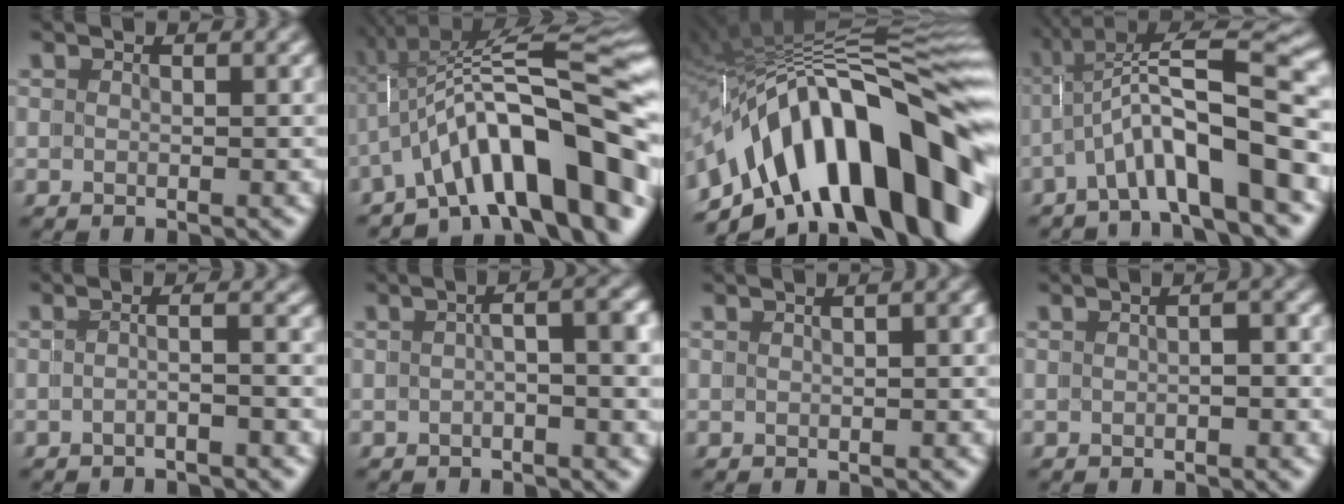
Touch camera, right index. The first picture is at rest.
{"total": 12.6, "force": [-2.6, 4.6, 11.5], "torque": [-0.173, 0.004, -0.033]}
{"total": 18.8, "force": [-3.8, 9.1, 16.0], "torque": [-0.254, 0.024, -0.053]}
{"total": 9.0, "force": [-0.3, 2.7, 8.6], "torque": [-0.123, 0.014, -0.004]}
{"total": 2.0, "force": [-1.6, -1.0, 0.7], "torque": [-0.009, -0.004, -0.026]}
{"total": 4.3, "force": [0.4, 1.0, 4.1], "torque": [-0.039, 0.015, 0.003]}
{"total": 0.8, "force": [-0.3, 0.3, 0.7], "torque": [-0.003, 0.010, -0.007]}
{"total": 1.2, "force": [-0.6, 0.7, 0.8], "torque": [-0.002, 0.009, -0.013]}